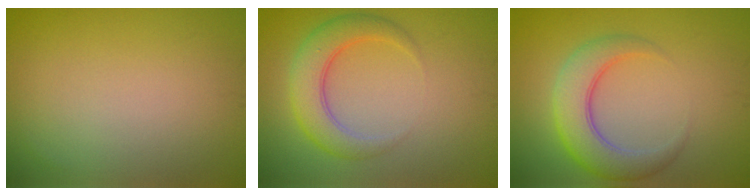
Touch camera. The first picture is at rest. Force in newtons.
{"total": 4.5, "press": 4.5, "slide": 0.2}
{"total": 5.1, "press": 5.1, "slide": 0.1}